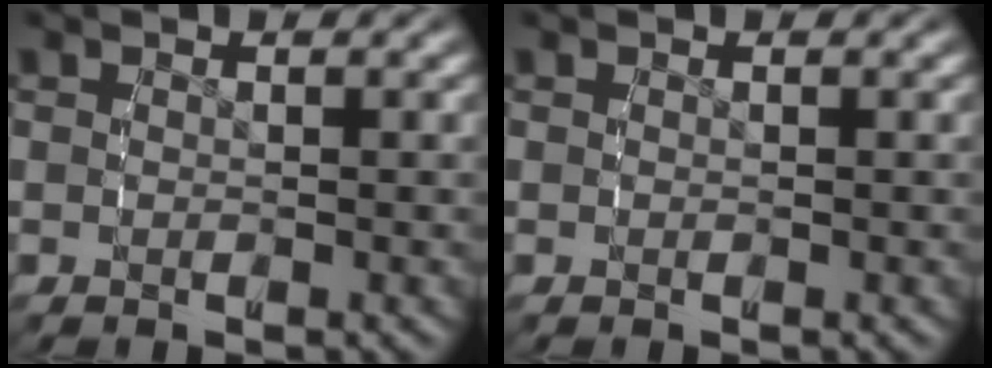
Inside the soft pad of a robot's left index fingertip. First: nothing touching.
{"total": 0.0}